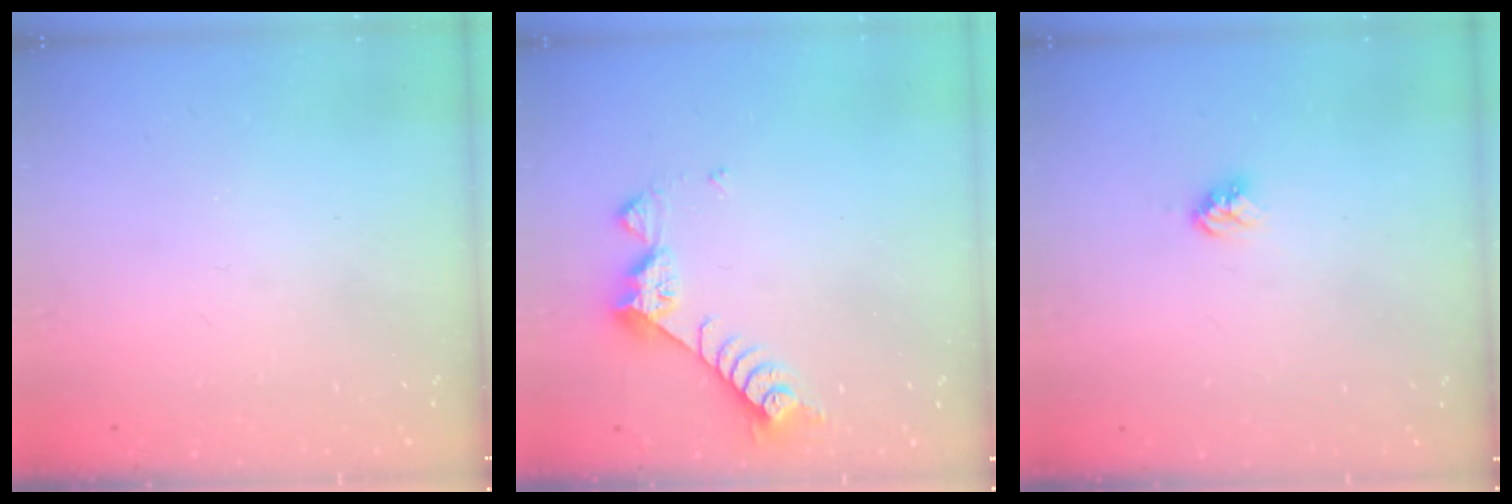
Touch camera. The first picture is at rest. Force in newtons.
{"total": 8.3, "press": 8.3, "slide": 0.5}
{"total": 3.9, "press": 3.8, "slide": 0.5}